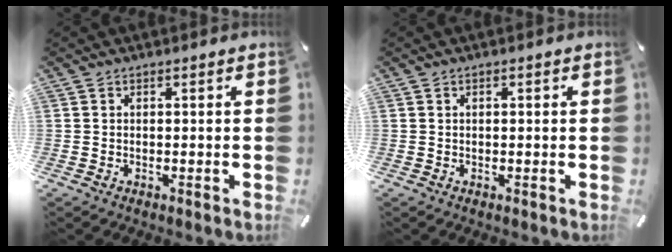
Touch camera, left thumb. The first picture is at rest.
{"total": 0.6, "force": [0.0, 0.2, 0.5], "torque": [-0.009, 0.002, 0.000]}